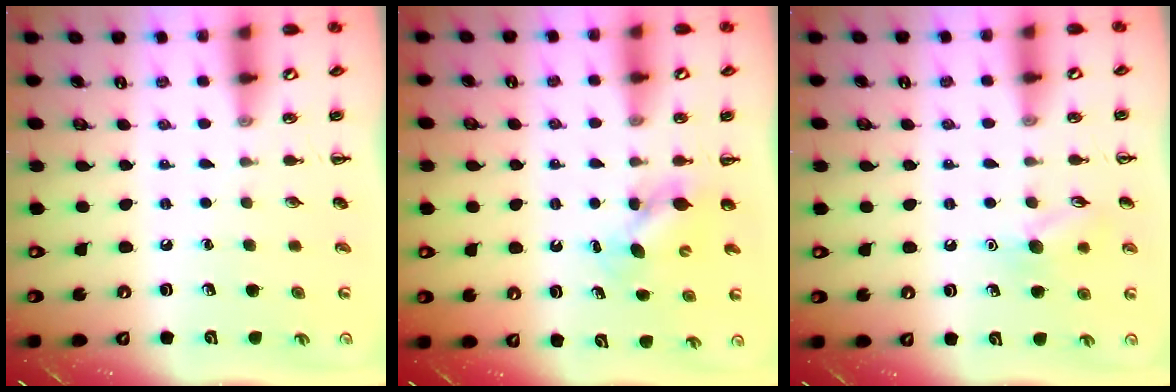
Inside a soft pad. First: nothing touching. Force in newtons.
{"total": 4.8, "press": 4.7, "slide": 0.7}
{"total": 8.5, "press": 8.4, "slide": 1.4}